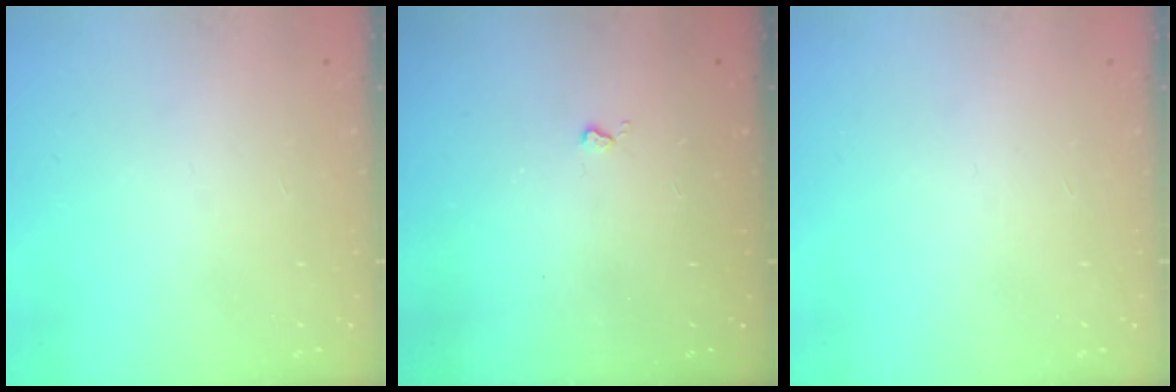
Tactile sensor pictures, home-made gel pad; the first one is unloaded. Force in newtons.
{"total": 2.5, "press": 2.4, "slide": 0.5}
{"total": 0.0}